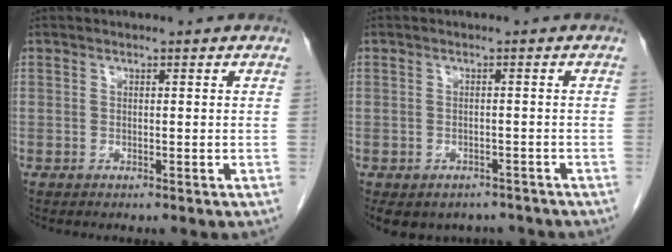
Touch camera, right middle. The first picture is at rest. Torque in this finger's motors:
{"motor_torque": [0.10, -0.07, 0.02, 0.01]}